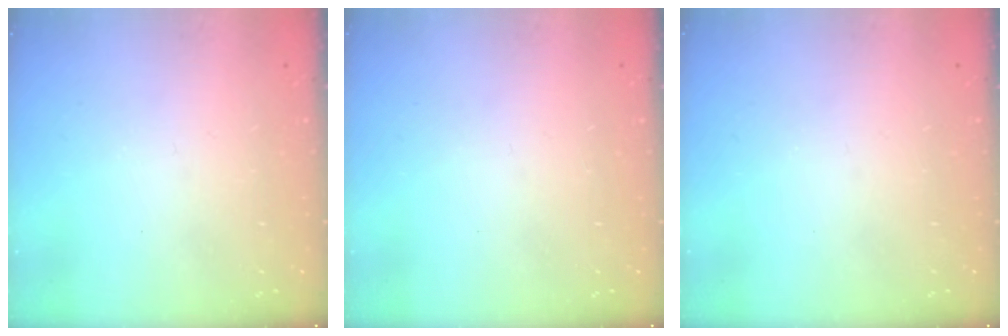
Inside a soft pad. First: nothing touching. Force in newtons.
{"total": 0.0}
{"total": 0.0}